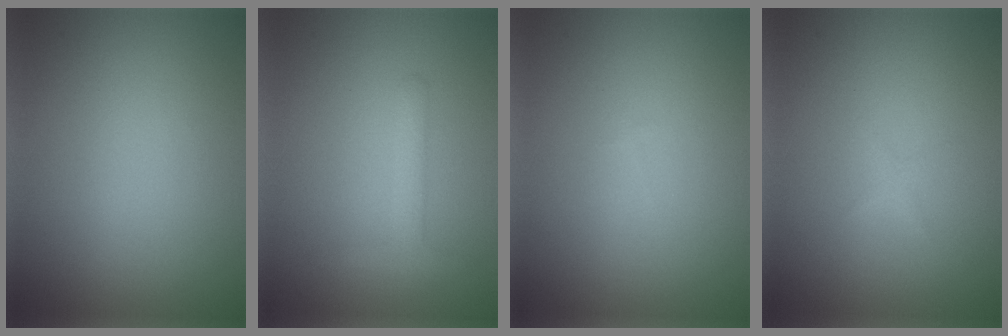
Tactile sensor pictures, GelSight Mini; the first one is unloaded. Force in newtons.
{"total": 1.8, "press": 1.8, "slide": 0.1}
{"total": 0.0}
{"total": 0.6, "press": 0.6, "slide": 0.0}